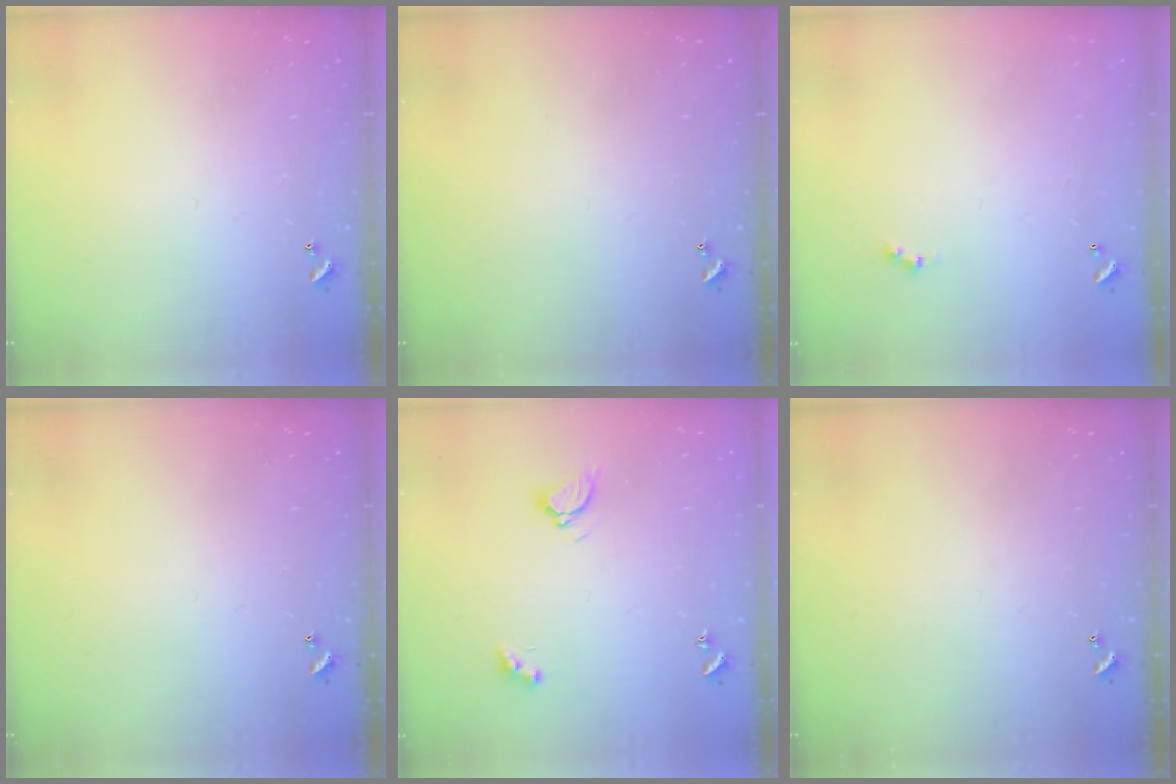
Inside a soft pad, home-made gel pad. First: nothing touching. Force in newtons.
{"total": 0.0}
{"total": 0.0}
{"total": 0.0}
{"total": 3.2, "press": 3.2, "slide": 0.4}
{"total": 0.0}